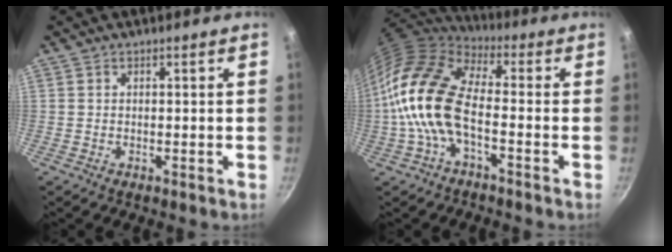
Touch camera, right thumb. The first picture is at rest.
{"total": 15.0, "force": [-2.6, 7.4, 12.8], "torque": [-0.239, 0.027, -0.066]}